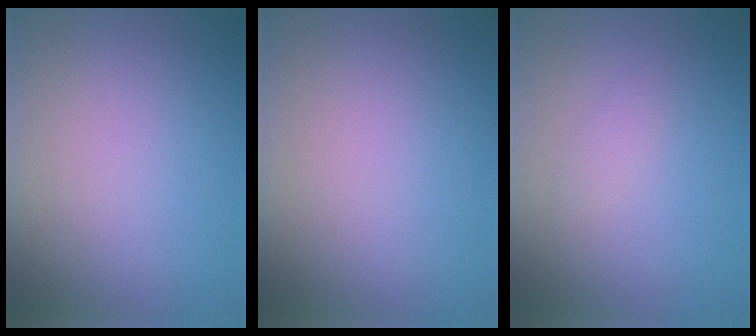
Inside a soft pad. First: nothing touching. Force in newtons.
{"total": 0.0}
{"total": 0.7, "press": 0.7, "slide": 0.0}